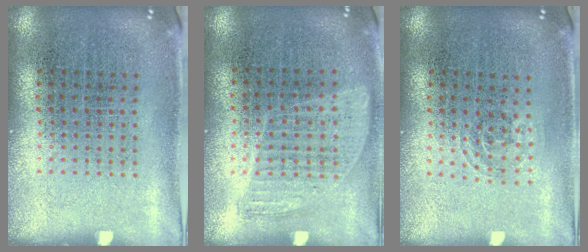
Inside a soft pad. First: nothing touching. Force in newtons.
{"total": 0.9, "press": 0.8, "slide": 0.4}
{"total": 0.8, "press": 0.6, "slide": 0.5}